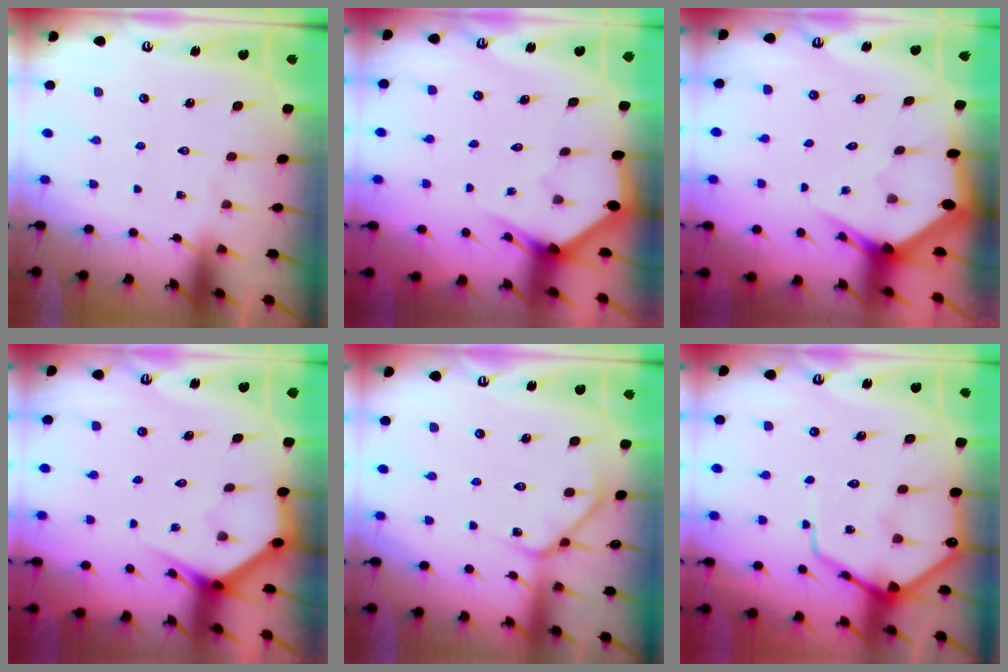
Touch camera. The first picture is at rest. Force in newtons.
{"total": 3.1, "press": 3.1, "slide": 0.2}
{"total": 4.1, "press": 4.0, "slide": 0.5}
{"total": 3.6, "press": 3.5, "slide": 0.3}
{"total": 4.8, "press": 4.7, "slide": 0.7}
{"total": 10.3, "press": 10.2, "slide": 0.9}